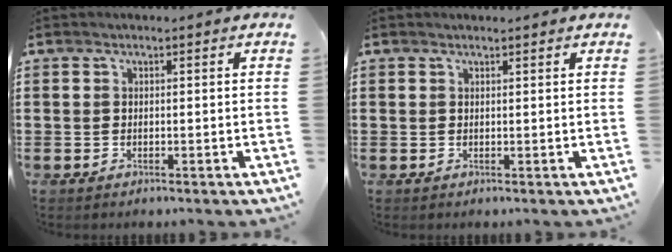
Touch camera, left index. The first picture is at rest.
{"total": 0.6, "force": [0.6, 0.1, 0.0], "torque": [-0.001, 0.000, 0.013]}